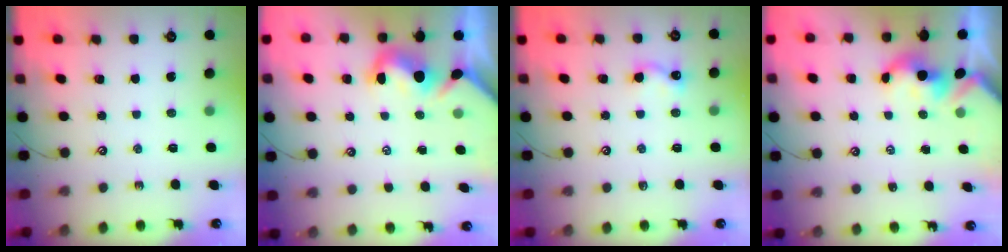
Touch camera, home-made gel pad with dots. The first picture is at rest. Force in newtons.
{"total": 1.5, "press": 1.2, "slide": 0.9}
{"total": 5.3, "press": 5.3, "slide": 0.6}
{"total": 1.6, "press": 1.5, "slide": 0.4}